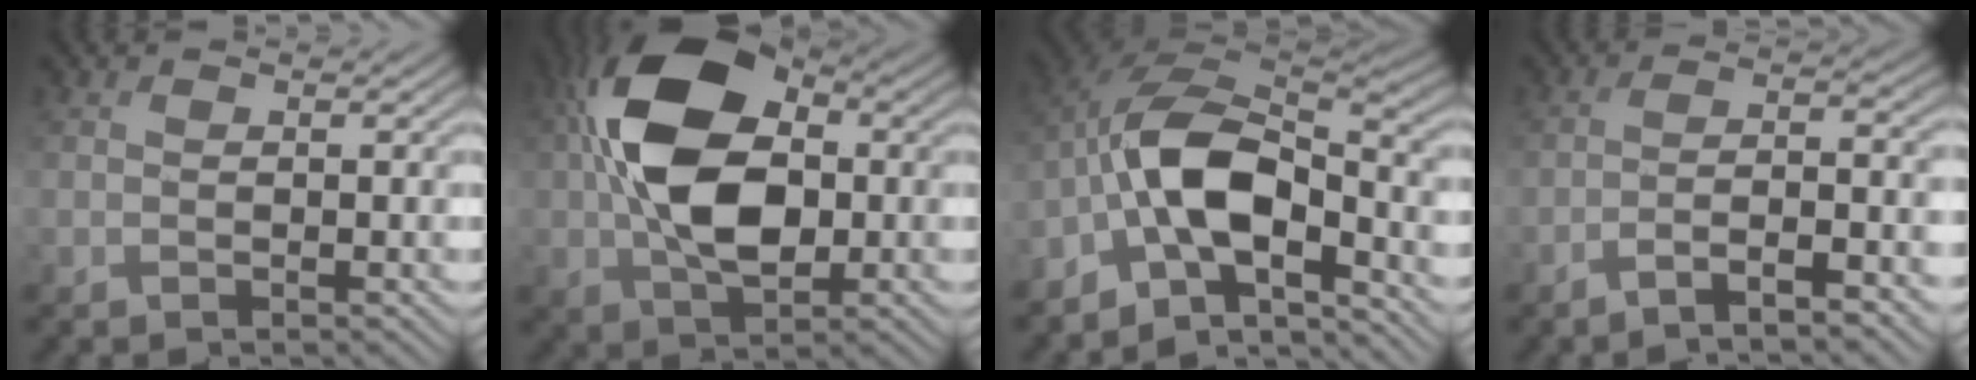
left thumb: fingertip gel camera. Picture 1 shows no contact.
{"total": 14.6, "force": [0.9, 9.0, 11.5], "torque": [-0.221, 0.017, 0.008]}
{"total": 12.1, "force": [-5.4, 5.2, 9.4], "torque": [-0.174, 0.003, -0.119]}
{"total": 6.6, "force": [-4.3, 0.9, 4.9], "torque": [-0.071, 0.017, -0.081]}